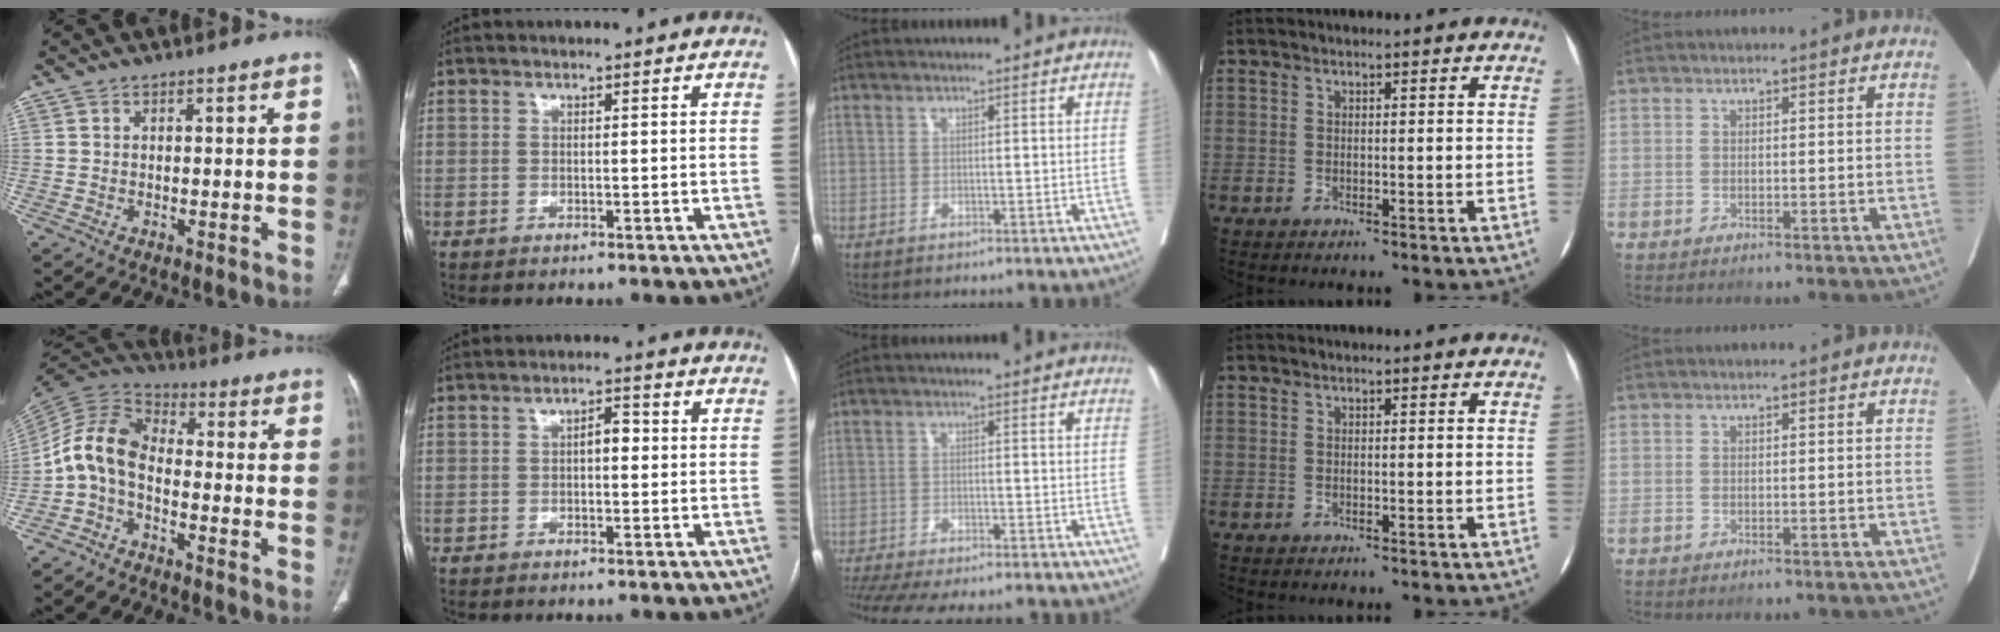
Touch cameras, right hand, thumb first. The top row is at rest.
{"thumb": {"total": 9.3, "force": [-2.8, 5.6, 6.9], "torque": [-0.131, 0.055, -0.074]}, "index": {"total": 2.7, "force": [0.1, 1.2, 2.4], "torque": [-0.034, 0.013, -0.001]}, "middle": {"total": 14.7, "force": [-13.0, 2.6, 6.5], "torque": [-0.130, -0.021, -0.180]}}